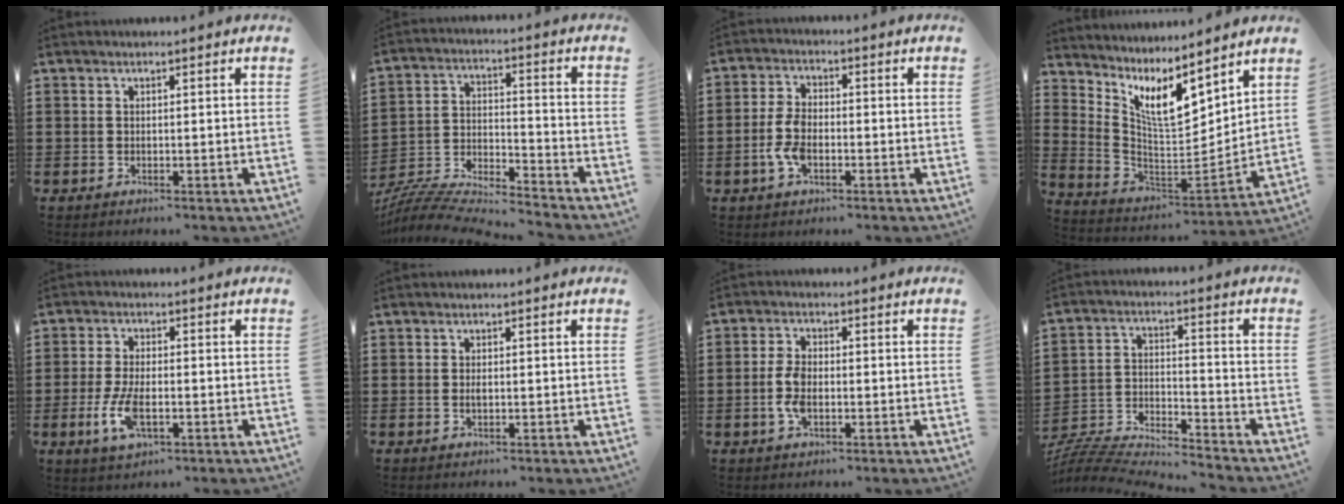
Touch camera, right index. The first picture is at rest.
{"total": 6.4, "force": [-6.2, 0.6, 1.4], "torque": [-0.044, -0.012, -0.129]}
{"total": 5.1, "force": [-1.6, 2.7, 4.0], "torque": [-0.096, -0.002, -0.035]}
{"total": 8.2, "force": [6.0, 2.4, 5.0], "torque": [-0.119, -0.039, 0.107]}
{"total": 6.4, "force": [-2.0, 2.8, 5.4], "torque": [-0.131, -0.010, -0.042]}
{"total": 1.1, "force": [-0.1, 0.4, 1.0], "torque": [-0.019, 0.000, -0.003]}
{"total": 4.3, "force": [-1.0, 2.2, 3.6], "torque": [-0.092, -0.006, -0.026]}
{"total": 6.1, "force": [-6.0, 0.2, 0.7], "torque": [-0.029, -0.008, -0.128]}